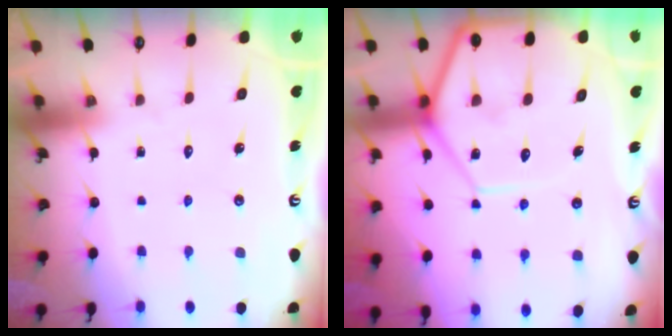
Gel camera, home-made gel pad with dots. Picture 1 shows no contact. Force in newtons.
{"total": 12.4, "press": 12.3, "slide": 1.2}